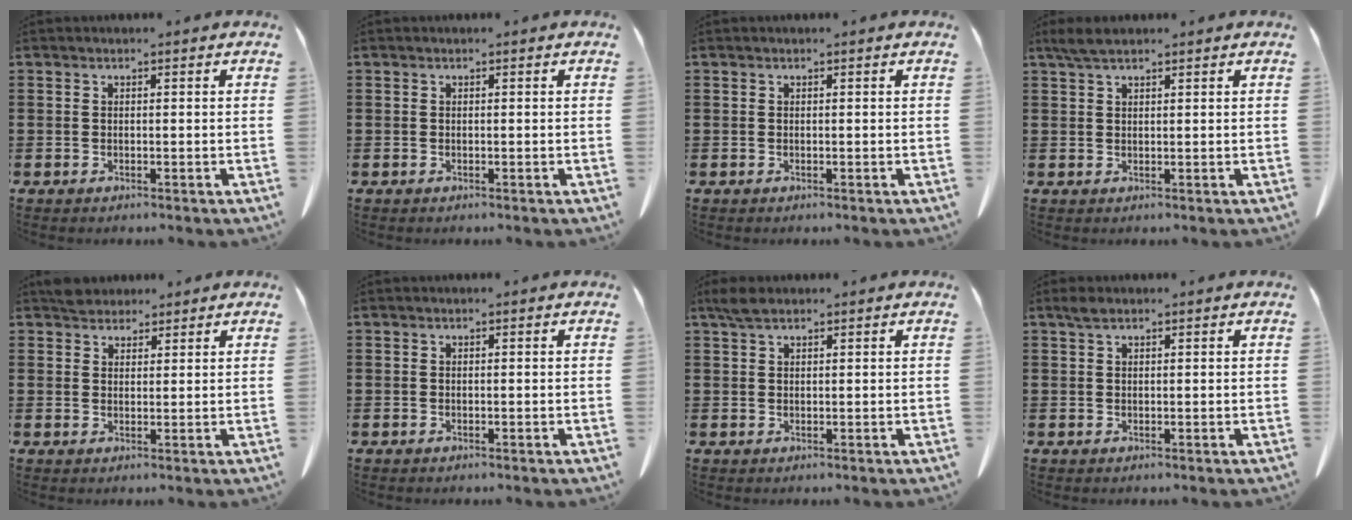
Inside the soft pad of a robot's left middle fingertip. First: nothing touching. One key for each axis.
{"total": 0.0}
{"total": 0.0}
{"total": 2.9, "fx": 2.0, "fy": 0.7, "fz": 1.9, "tx": -0.043, "ty": 0.001, "tz": 0.039}
{"total": 2.9, "fx": 2.6, "fy": 1.1, "fz": 0.3, "tx": -0.006, "ty": 0.001, "tz": 0.051}
{"total": 0.0}
{"total": 2.2, "fx": 1.7, "fy": 0.8, "fz": 1.2, "tx": -0.029, "ty": 0.003, "tz": 0.032}
{"total": 1.3, "fx": 0.9, "fy": 0.6, "fz": 0.8, "tx": -0.020, "ty": 0.002, "tz": 0.018}